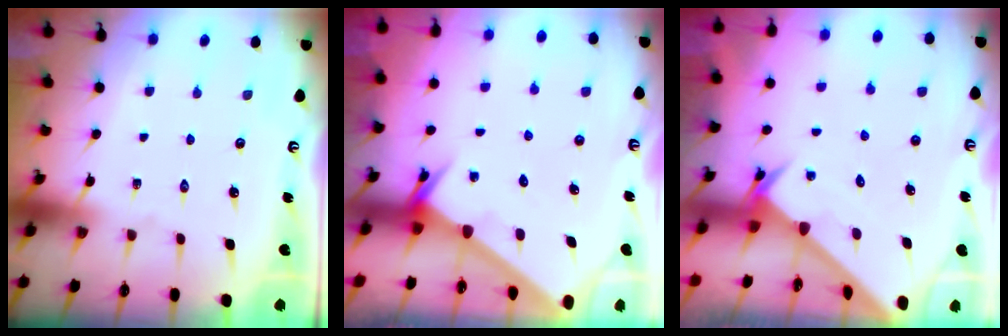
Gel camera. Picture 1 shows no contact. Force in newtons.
{"total": 2.5, "press": 2.5, "slide": 0.1}
{"total": 2.4, "press": 2.4, "slide": 0.1}